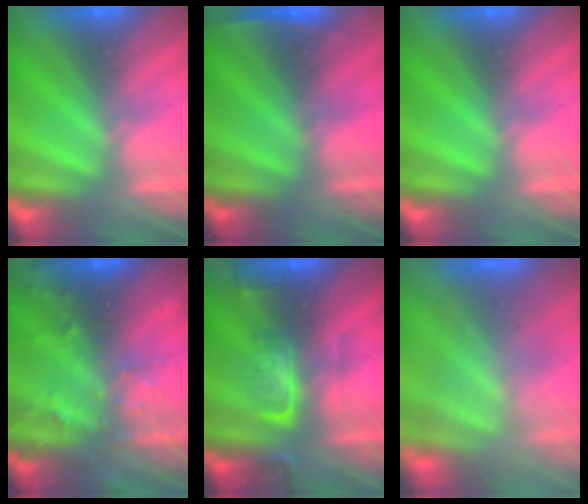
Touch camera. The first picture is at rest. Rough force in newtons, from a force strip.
{"total": 1.6}
{"total": 0.0}
{"total": 6.9}
{"total": 2.7}
{"total": 4.1}